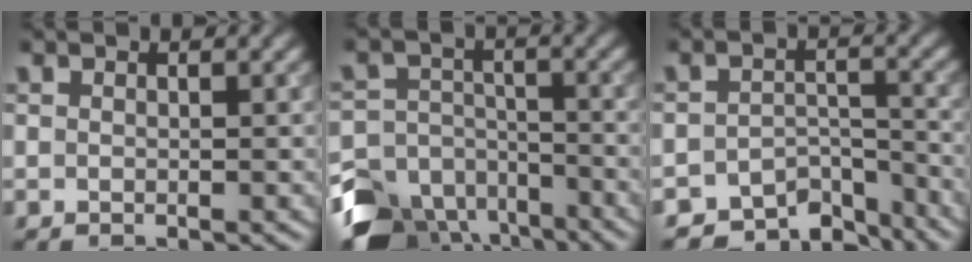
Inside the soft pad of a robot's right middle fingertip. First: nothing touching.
{"total": 10.4, "force": [-7.7, 6.1, 3.1], "torque": [-0.056, -0.009, -0.125]}
{"total": 5.9, "force": [-5.3, 2.2, 1.5], "torque": [-0.011, -0.012, -0.081]}